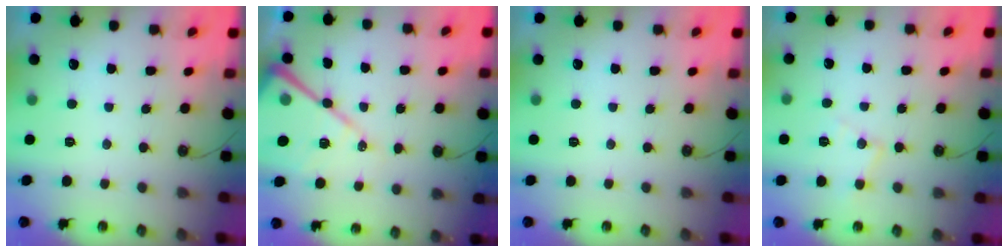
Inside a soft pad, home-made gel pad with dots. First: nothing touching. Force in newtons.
{"total": 17.1, "press": 17.1, "slide": 1.7}
{"total": 0.0}
{"total": 7.2, "press": 7.2, "slide": 0.4}